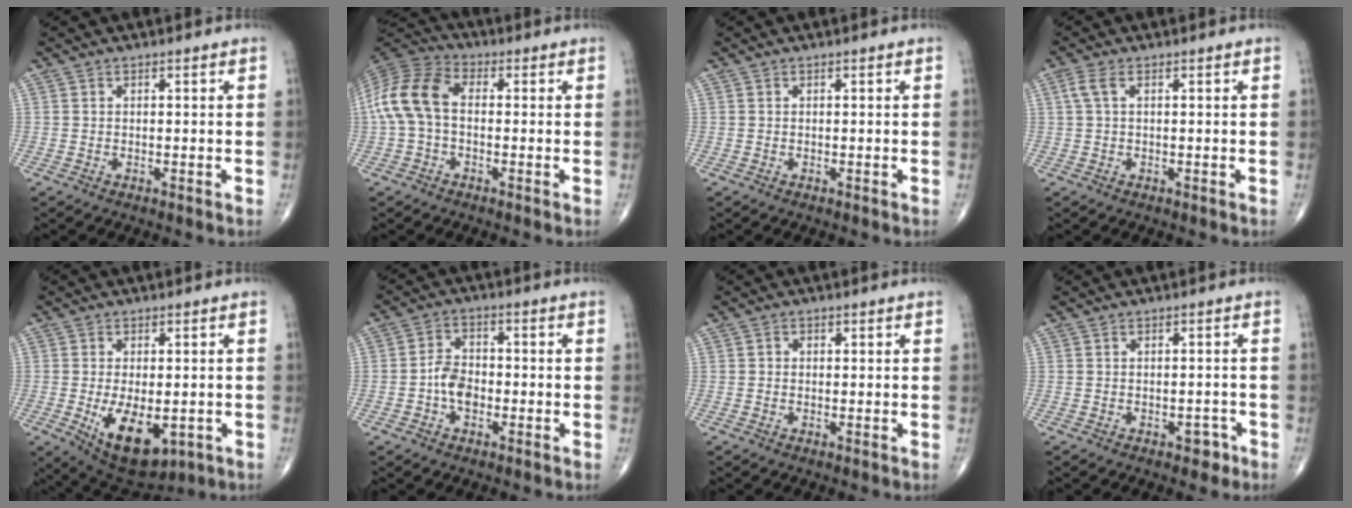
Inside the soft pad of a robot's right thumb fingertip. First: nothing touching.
{"total": 11.2, "force": [-0.2, 7.1, 8.6], "torque": [-0.180, 0.031, -0.016]}
{"total": 0.0}
{"total": 2.5, "force": [0.7, 1.0, 2.1], "torque": [-0.062, 0.013, 0.017]}
{"total": 11.7, "force": [-3.1, 6.2, 9.5], "torque": [-0.139, -0.011, -0.031]}
{"total": 5.4, "force": [-1.6, 3.7, 3.6], "torque": [-0.051, 0.018, -0.037]}
{"total": 0.9, "force": [0.1, 0.8, 0.3], "torque": [0.001, 0.002, -0.002]}
{"total": 2.3, "force": [-1.4, 1.3, 1.3], "torque": [-0.006, 0.009, -0.016]}